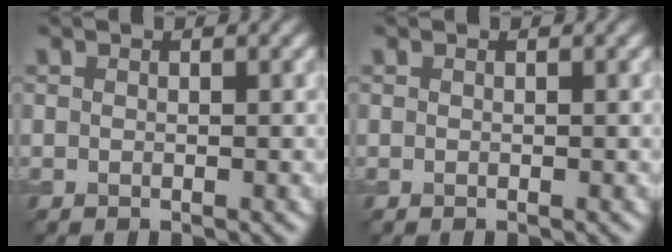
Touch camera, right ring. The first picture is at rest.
{"total": 0.0}